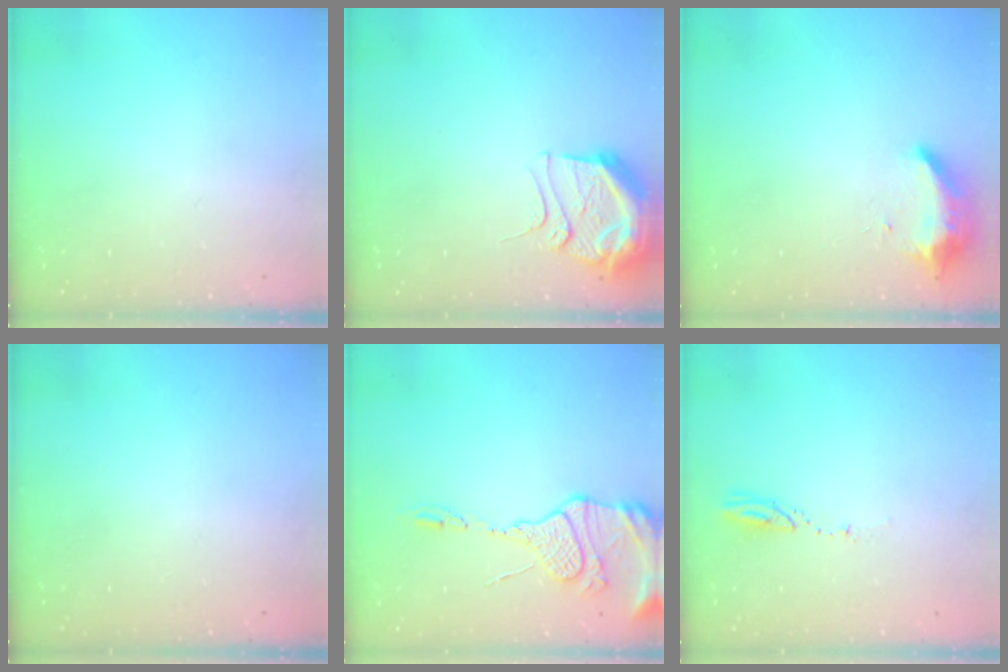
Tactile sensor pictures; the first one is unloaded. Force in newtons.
{"total": 11.0, "press": 11.0, "slide": 0.9}
{"total": 9.1, "press": 8.8, "slide": 2.4}
{"total": 0.0}
{"total": 13.6, "press": 13.5, "slide": 1.1}
{"total": 3.1, "press": 3.1, "slide": 0.3}